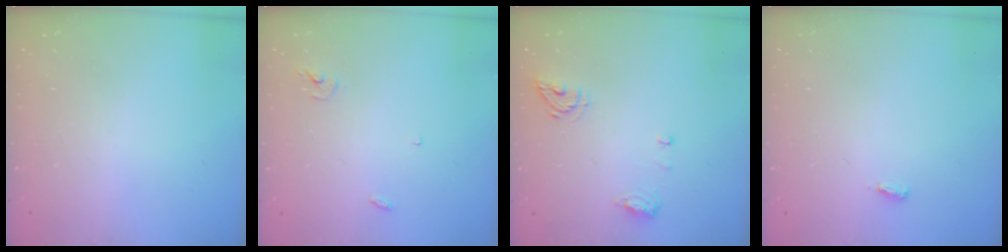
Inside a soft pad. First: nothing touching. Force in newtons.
{"total": 3.0, "press": 3.0, "slide": 0.2}
{"total": 6.9, "press": 6.7, "slide": 1.7}
{"total": 2.6, "press": 2.4, "slide": 1.0}